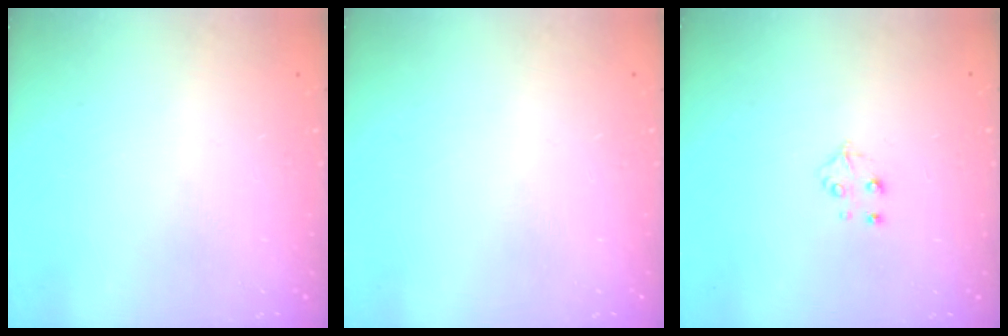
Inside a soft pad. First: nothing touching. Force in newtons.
{"total": 0.0}
{"total": 4.5, "press": 4.5, "slide": 0.4}